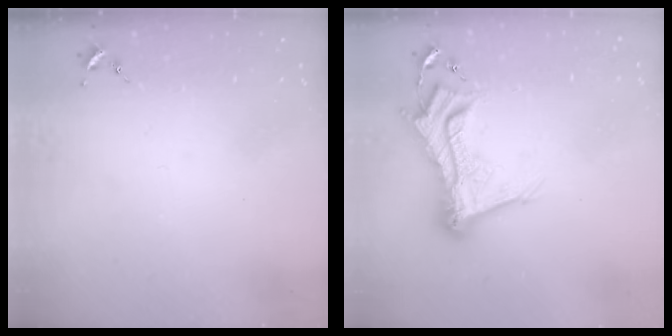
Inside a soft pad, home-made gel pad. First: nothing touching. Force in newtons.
{"total": 15.4, "press": 15.3, "slide": 1.3}